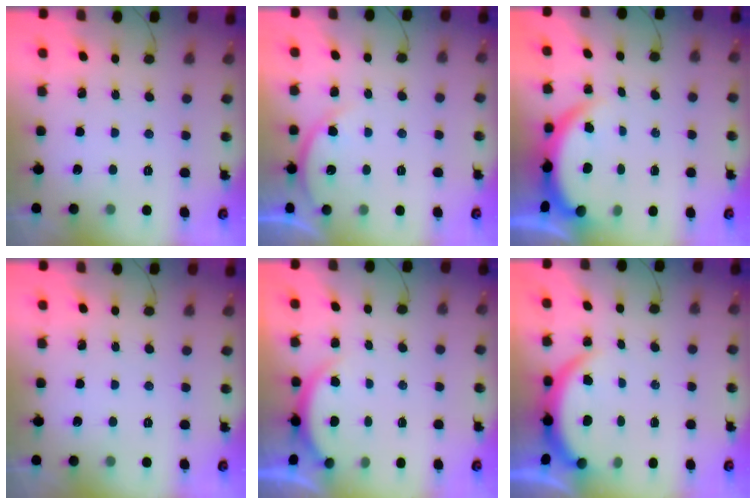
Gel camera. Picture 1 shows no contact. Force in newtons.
{"total": 4.8, "press": 4.7, "slide": 0.6}
{"total": 3.8, "press": 3.8, "slide": 0.1}
{"total": 0.0}
{"total": 3.3, "press": 3.3, "slide": 0.6}
{"total": 4.0, "press": 4.0, "slide": 0.2}